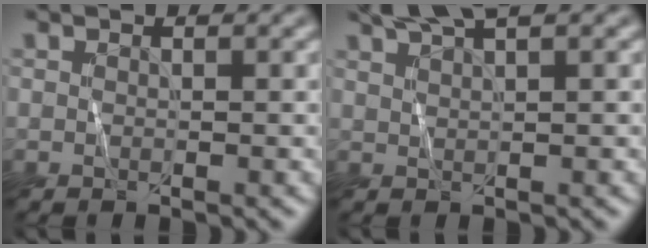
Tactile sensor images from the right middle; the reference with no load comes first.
{"total": 3.5, "force": [2.8, 0.4, 2.0], "torque": [-0.019, 0.010, 0.042]}